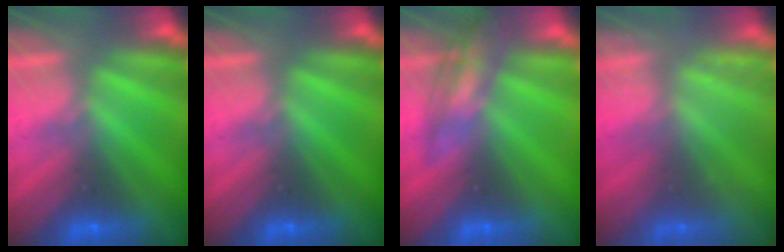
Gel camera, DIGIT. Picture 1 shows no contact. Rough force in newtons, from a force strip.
{"total": 0.0}
{"total": 2.3}
{"total": 2.2}